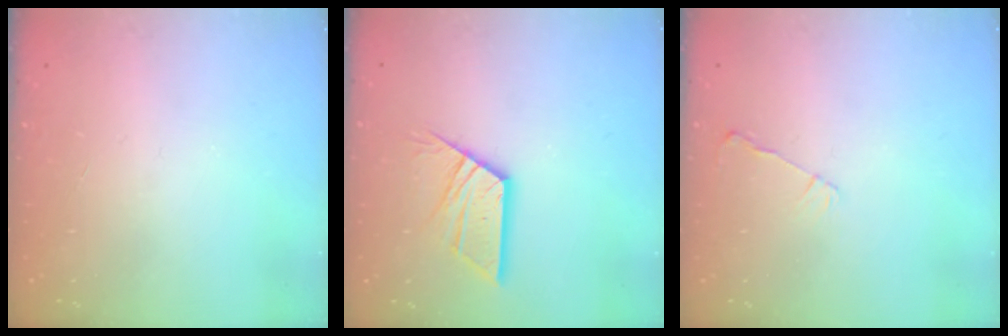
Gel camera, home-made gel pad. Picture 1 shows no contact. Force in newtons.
{"total": 11.7, "press": 11.7, "slide": 1.0}
{"total": 3.5, "press": 3.5, "slide": 0.6}